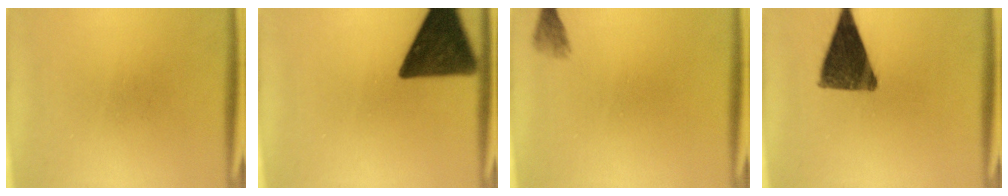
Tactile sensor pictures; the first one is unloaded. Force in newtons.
{"total": 15.3}
{"total": 1.5}
{"total": 12.2}